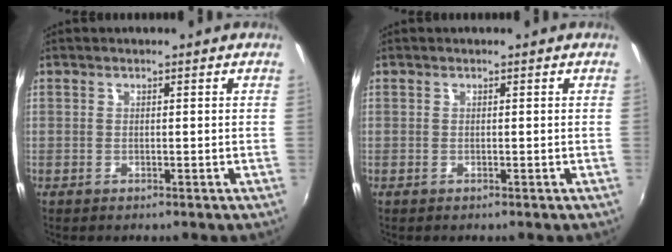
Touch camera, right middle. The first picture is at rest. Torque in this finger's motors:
{"motor_torque": [0.11, -0.01, 0.00, 0.00]}